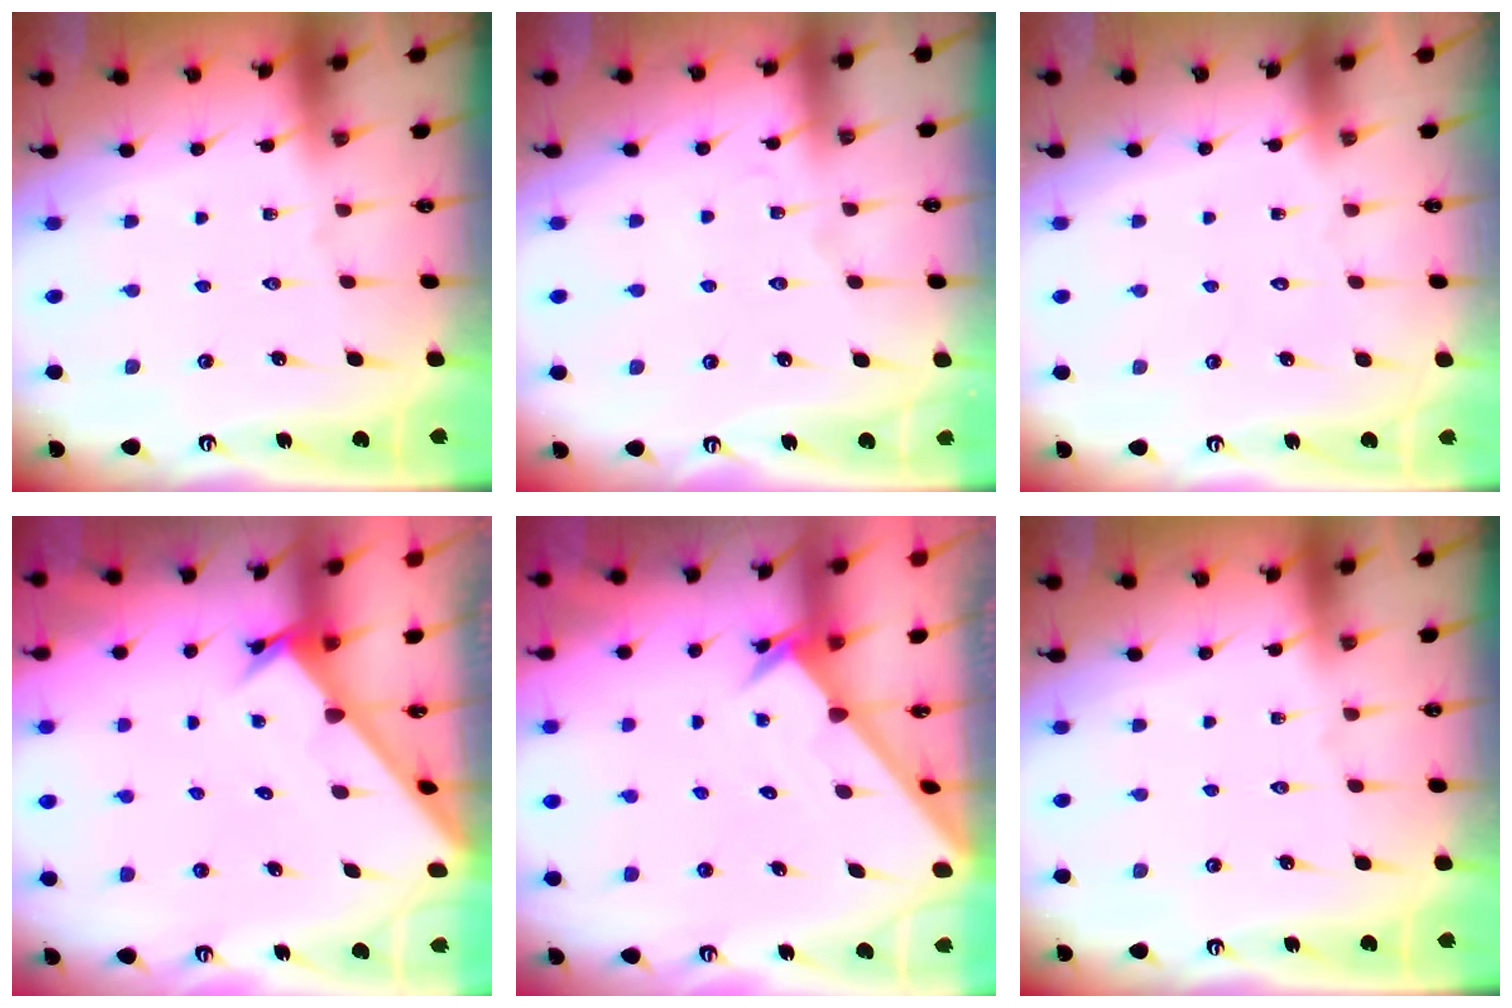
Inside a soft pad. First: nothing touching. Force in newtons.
{"total": 3.2, "press": 3.2, "slide": 0.3}
{"total": 1.6, "press": 1.6, "slide": 0.0}
{"total": 2.5, "press": 2.5, "slide": 0.2}
{"total": 2.1, "press": 2.1, "slide": 0.1}
{"total": 0.0}